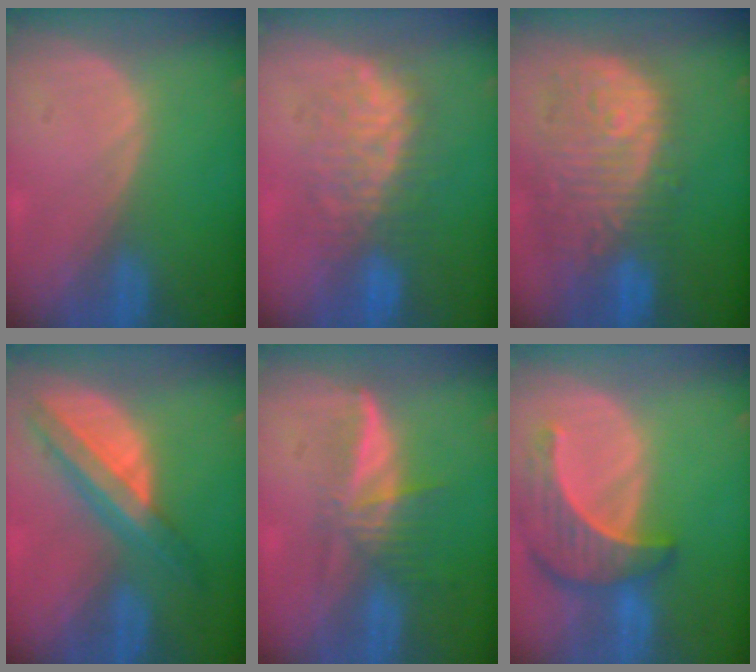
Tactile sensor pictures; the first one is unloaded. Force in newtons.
{"total": 7.7, "press": 7.7, "slide": 0.3}
{"total": 12.7, "press": 11.0, "slide": 6.3}
{"total": 8.0, "press": 6.8, "slide": 4.3}
{"total": 5.9, "press": 5.3, "slide": 2.4}
{"total": 8.4, "press": 7.8, "slide": 3.0}